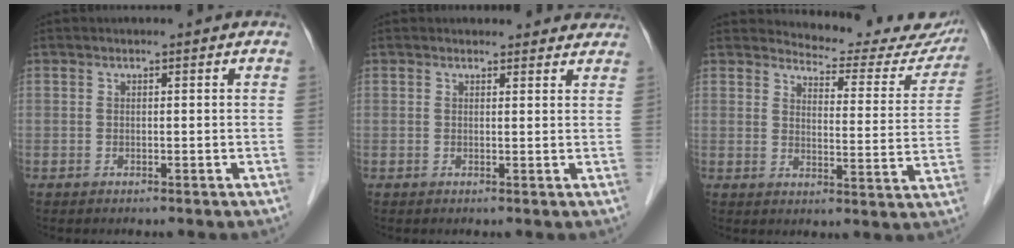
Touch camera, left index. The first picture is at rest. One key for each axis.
{"total": 5.5, "fx": 5.1, "fy": 1.9, "fz": 0.4, "tx": 0.013, "ty": 0.005, "tz": 0.041}
{"total": 14.8, "fx": 14.5, "fy": 2.5, "fz": 1.8, "tx": -0.003, "ty": -0.062, "tz": 0.154}